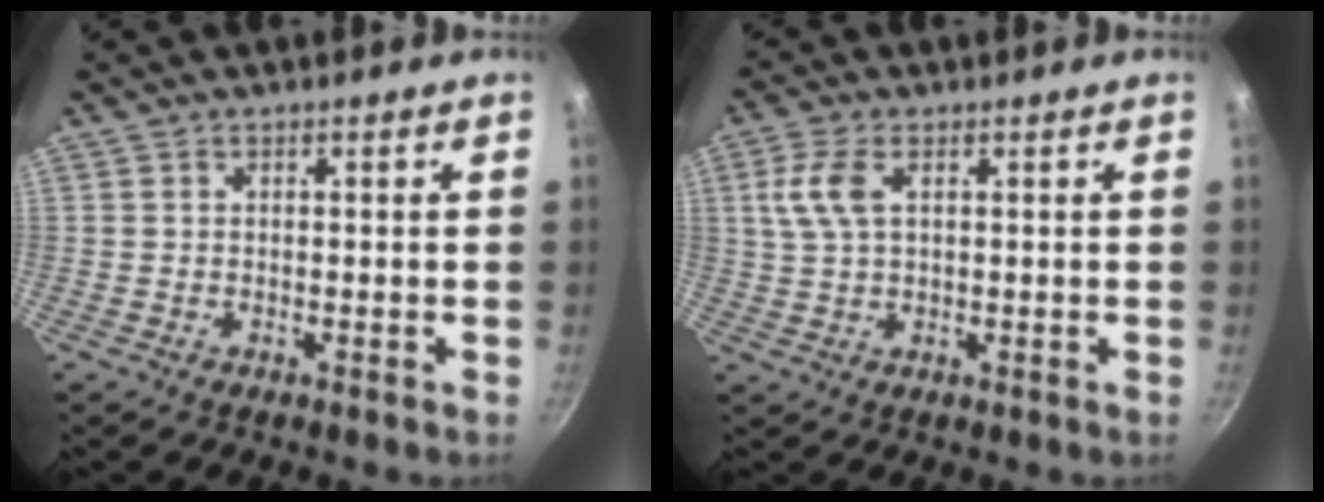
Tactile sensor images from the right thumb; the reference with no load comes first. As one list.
[{"total": 6.2, "force": [1.8, 3.4, 4.9], "torque": [-0.104, 0.007, 0.035]}]